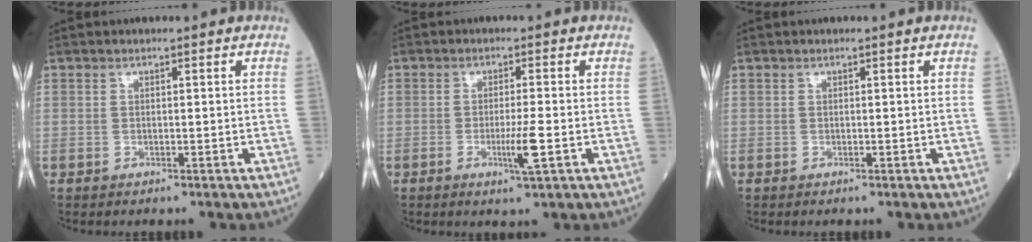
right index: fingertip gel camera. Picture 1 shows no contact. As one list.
[{"total": 4.1, "force": [-1.2, -0.3, 3.9], "torque": [-0.071, -0.010, -0.020]}, {"total": 0.0}]